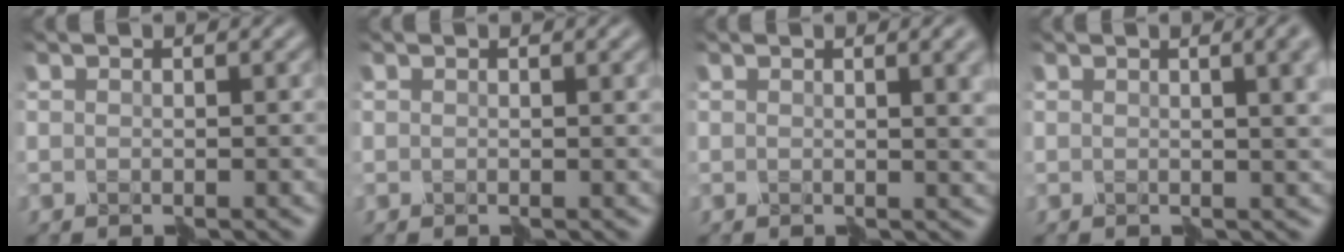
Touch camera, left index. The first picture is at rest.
{"total": 1.4, "force": [0.6, 0.4, 1.2], "torque": [-0.016, 0.007, 0.009]}
{"total": 6.5, "force": [1.9, 3.0, 5.4], "torque": [-0.033, 0.010, 0.027]}
{"total": 8.7, "force": [2.5, 4.6, 6.9], "torque": [-0.045, 0.024, 0.023]}